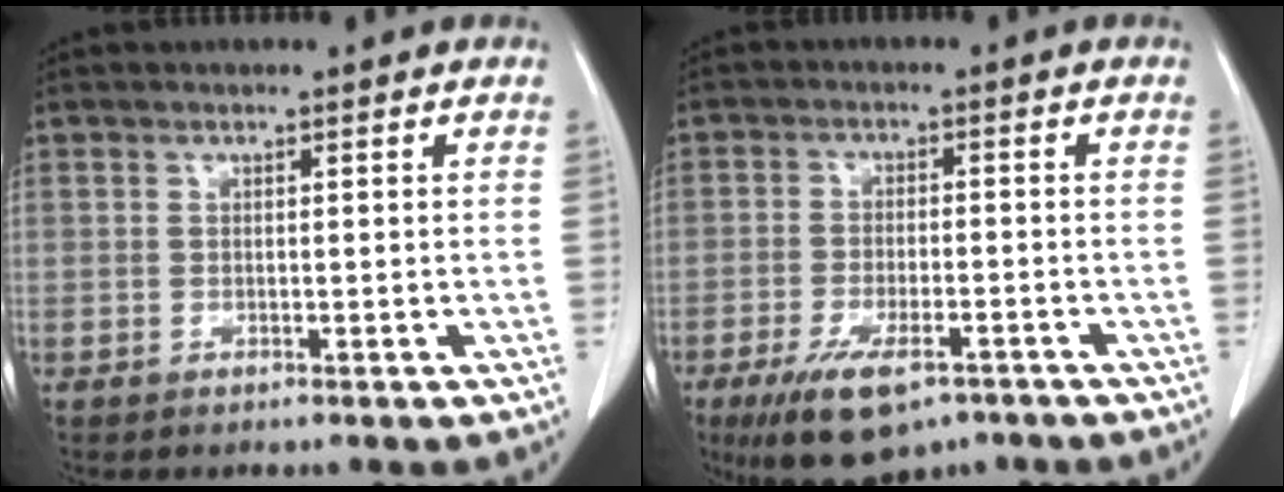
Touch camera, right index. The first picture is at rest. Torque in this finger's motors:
{"motor_torque": [1.14, -1.00, 0.46, 0.13]}